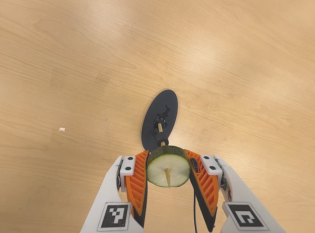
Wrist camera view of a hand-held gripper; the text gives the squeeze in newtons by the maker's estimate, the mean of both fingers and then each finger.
{"total": 12.6, "left": 12.6, "right": 12.6}